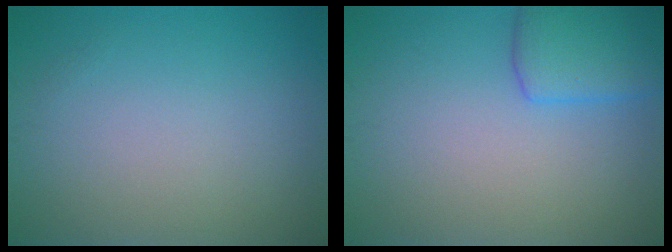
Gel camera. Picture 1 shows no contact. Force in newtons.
{"total": 3.9, "press": 3.9, "slide": 0.3}